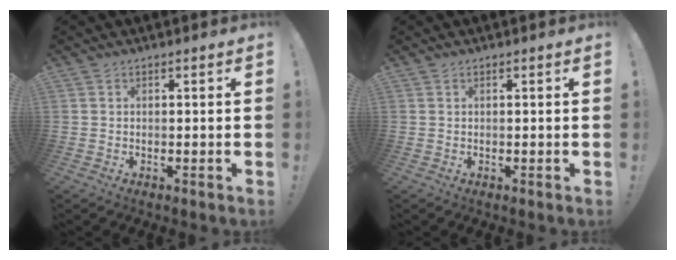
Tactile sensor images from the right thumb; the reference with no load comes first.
{"total": 0.0}